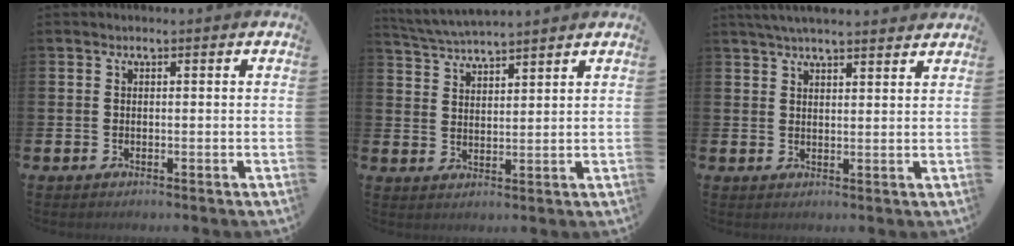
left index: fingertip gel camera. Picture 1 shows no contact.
{"total": 4.4, "force": [4.4, 0.0, 0.5], "torque": [-0.029, -0.023, 0.079]}
{"total": 4.0, "force": [3.9, 0.3, 1.2], "torque": [-0.030, -0.009, 0.071]}